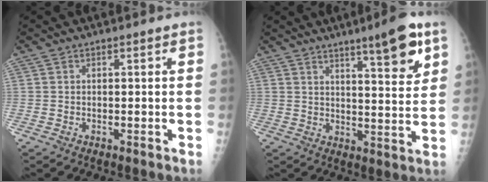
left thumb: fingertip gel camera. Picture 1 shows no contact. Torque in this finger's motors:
{"motor_torque": [-0.09, 0.08, -0.17, -0.16, 0.08]}